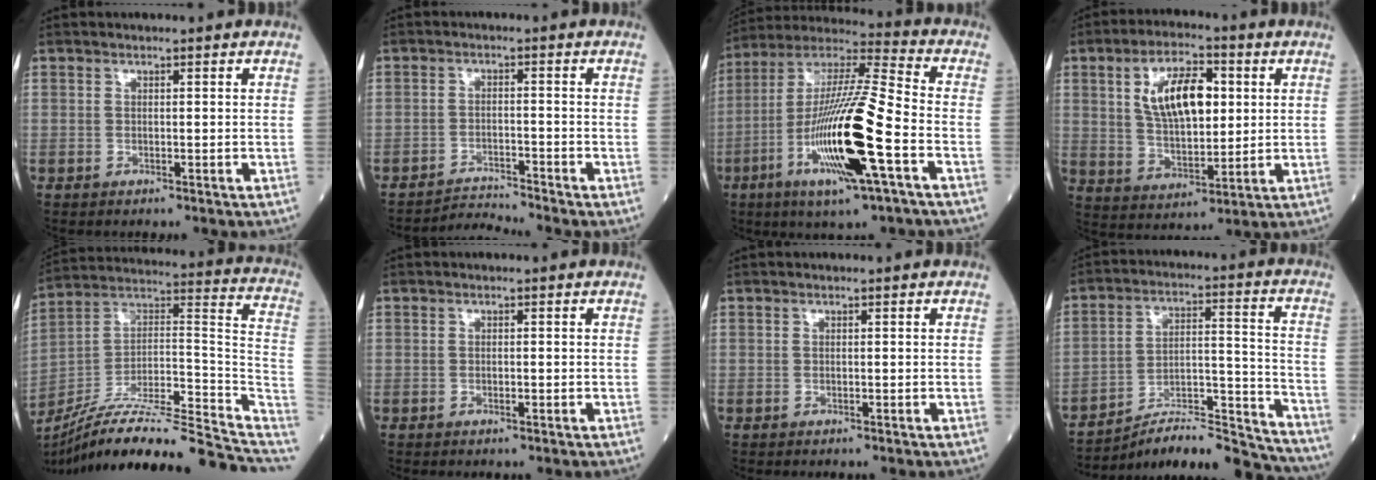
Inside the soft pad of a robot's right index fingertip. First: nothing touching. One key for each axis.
{"total": 3.7, "fx": -3.1, "fy": -1.6, "fz": -0.9, "tx": 0.018, "ty": -0.008, "tz": -0.054}
{"total": 20.5, "fx": -6.3, "fy": 1.4, "fz": 19.4, "tx": -0.393, "ty": -0.022, "tz": -0.119}
{"total": 11.8, "fx": 3.1, "fy": 5.1, "fz": 10.2, "tx": -0.186, "ty": 0.013, "tz": 0.058}
{"total": 26.3, "fx": -22.1, "fy": 2.5, "fz": 14.0, "tx": -0.151, "ty": 0.029, "tz": -0.342}
{"total": 1.0, "fx": -0.3, "fy": 0.2, "fz": 0.9, "tx": -0.014, "ty": -0.002, "tz": -0.003}
{"total": 0.0}
{"total": 18.1, "fx": -17.5, "fy": 1.3, "fz": 4.5, "tx": -0.055, "ty": 0.038, "tz": -0.272}